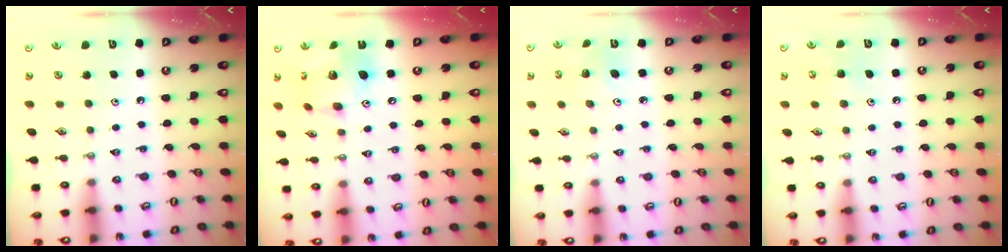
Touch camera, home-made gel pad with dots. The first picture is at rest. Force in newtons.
{"total": 15.5, "press": 15.4, "slide": 1.7}
{"total": 3.5, "press": 3.2, "slide": 1.4}
{"total": 6.2, "press": 6.2, "slide": 0.8}